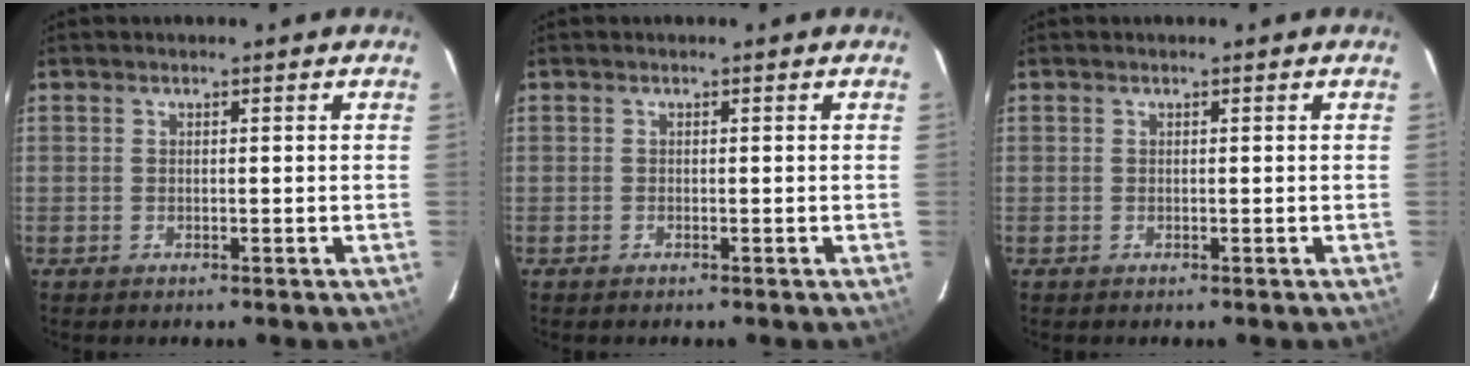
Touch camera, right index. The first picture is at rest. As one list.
[{"total": 0.0}, {"total": 0.0}]